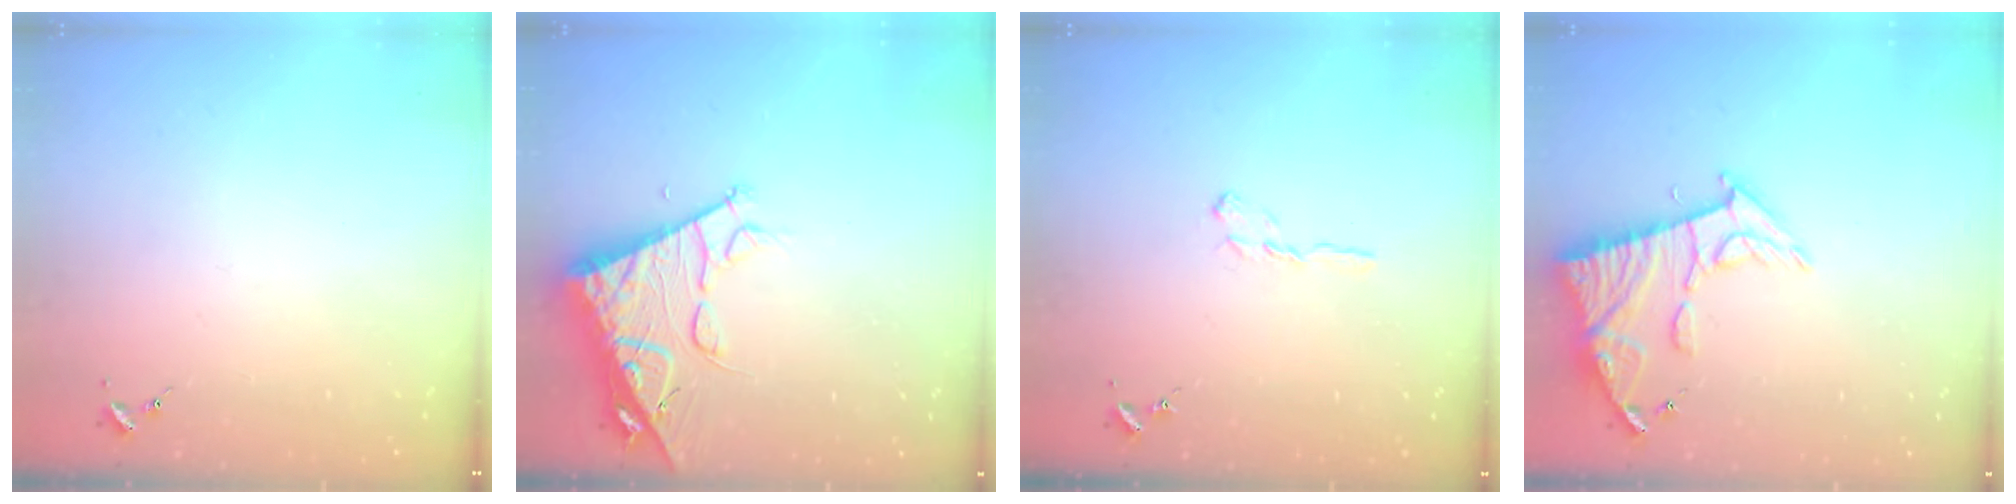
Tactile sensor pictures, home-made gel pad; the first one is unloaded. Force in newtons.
{"total": 13.9, "press": 13.8, "slide": 1.4}
{"total": 5.5, "press": 5.5, "slide": 0.6}
{"total": 13.0, "press": 12.9, "slide": 1.4}